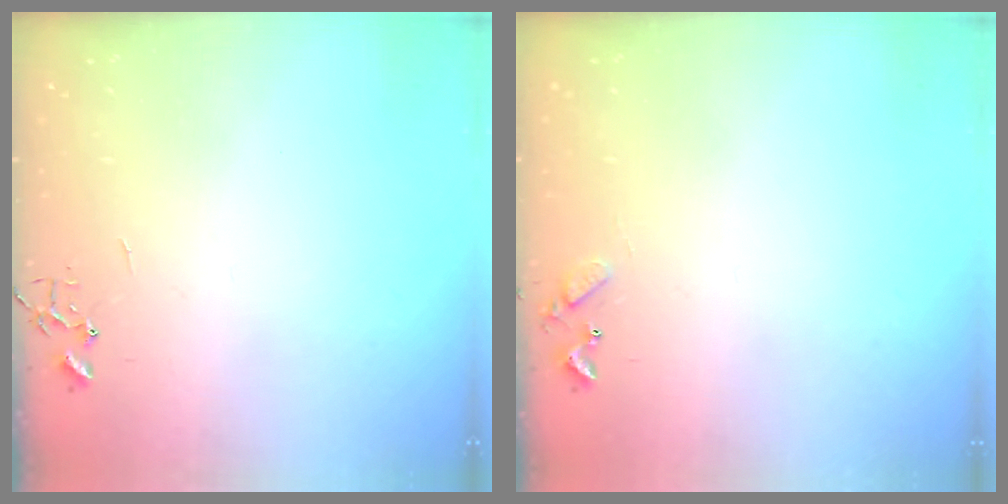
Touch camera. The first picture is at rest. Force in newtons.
{"total": 5.5, "press": 5.5, "slide": 0.4}